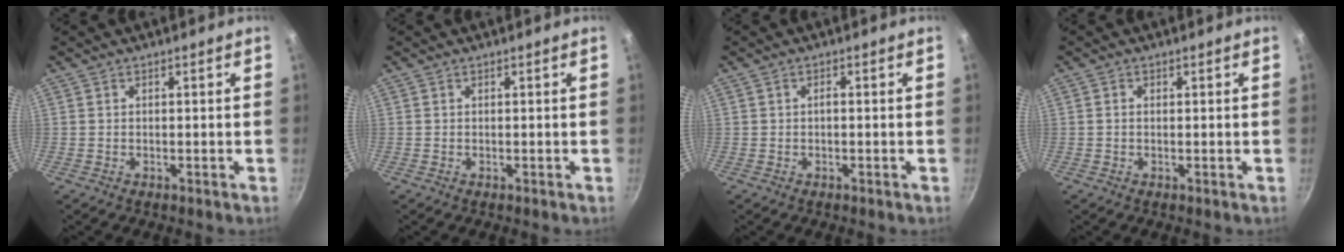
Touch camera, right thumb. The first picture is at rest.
{"total": 0.0}
{"total": 0.7, "force": [-0.2, 0.3, 0.6], "torque": [-0.014, 0.006, -0.004]}
{"total": 0.7, "force": [0.1, 0.5, 0.5], "torque": [-0.008, 0.004, 0.001]}